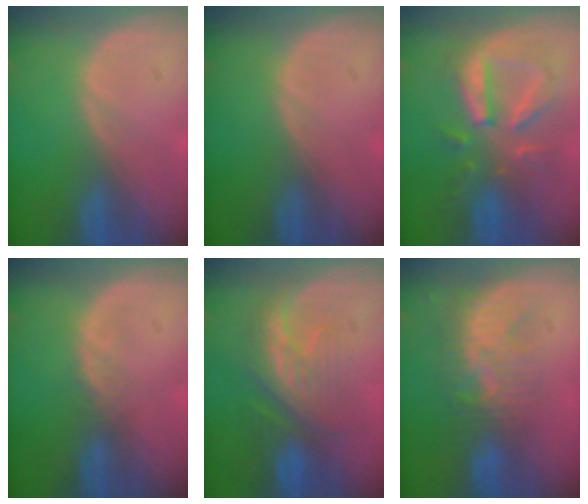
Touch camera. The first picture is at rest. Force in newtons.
{"total": 0.0}
{"total": 9.3, "press": 8.9, "slide": 2.8}
{"total": 1.1, "press": 1.1, "slide": 0.2}
{"total": 8.5, "press": 8.2, "slide": 2.3}
{"total": 8.7, "press": 7.6, "slide": 4.2}